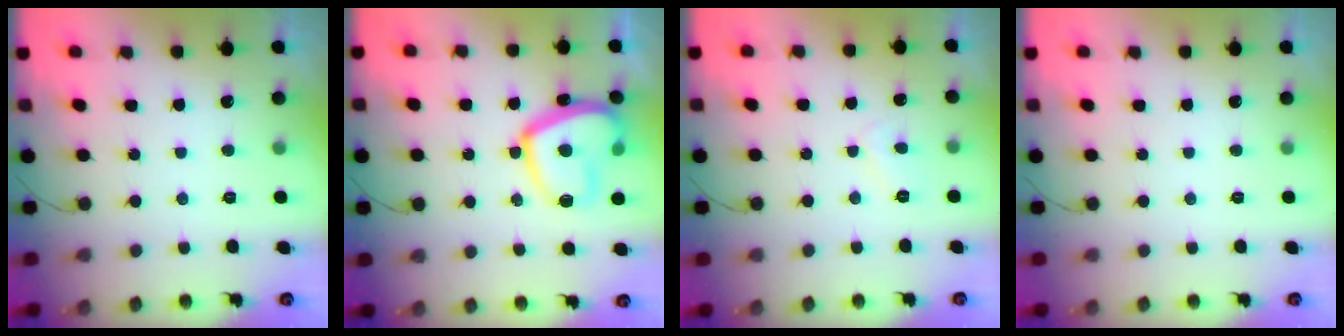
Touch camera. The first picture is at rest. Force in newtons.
{"total": 17.1, "press": 17.1, "slide": 1.4}
{"total": 3.4, "press": 3.4, "slide": 0.4}
{"total": 0.0}